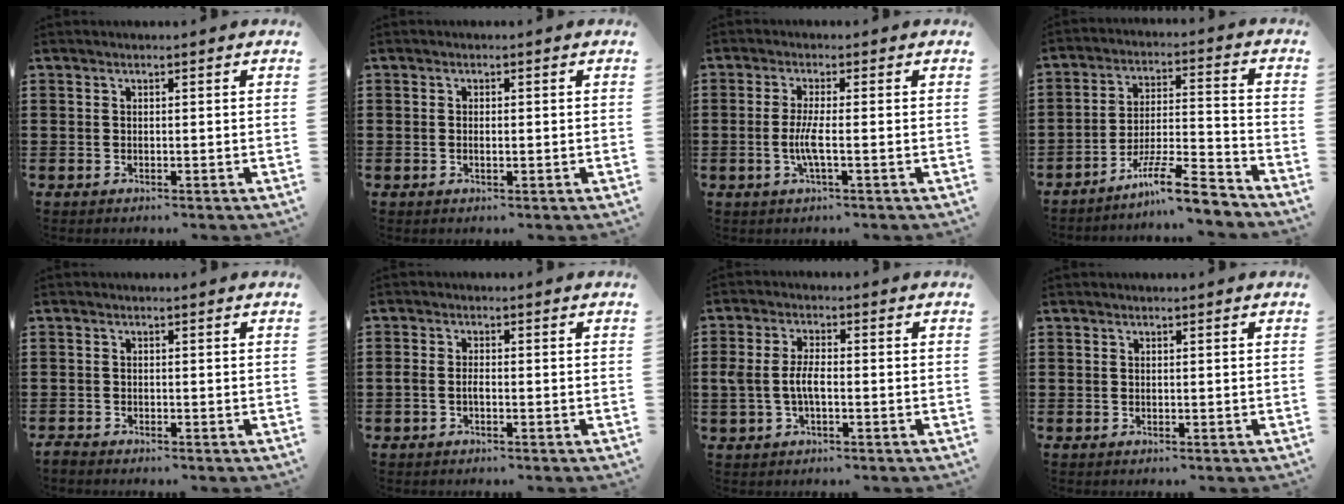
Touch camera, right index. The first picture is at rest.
{"total": 1.1, "force": [-0.2, 0.4, 1.0], "torque": [-0.019, -0.002, -0.002]}
{"total": 4.0, "force": [-0.9, 0.3, 3.9], "torque": [-0.091, -0.012, -0.024]}
{"total": 10.1, "force": [-8.3, 1.0, 5.6], "torque": [-0.092, 0.021, -0.158]}
{"total": 1.0, "force": [-1.0, 0.1, -0.1], "torque": [-0.001, 0.001, -0.021]}
{"total": 1.4, "force": [-0.7, 0.5, 1.1], "torque": [-0.023, 0.002, -0.014]}
{"total": 4.3, "force": [-0.7, 2.0, 3.7], "torque": [-0.089, 0.000, -0.020]}
{"total": 0.0}